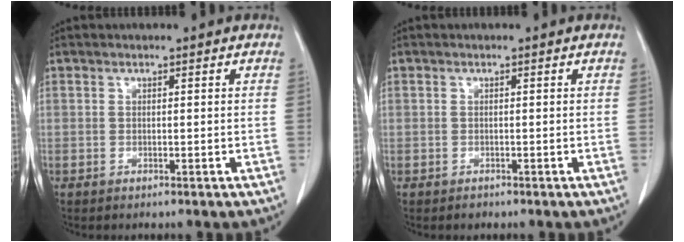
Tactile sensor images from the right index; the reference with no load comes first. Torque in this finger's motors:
{"motor_torque": [-1.34, 0.38, -0.49, -0.15]}